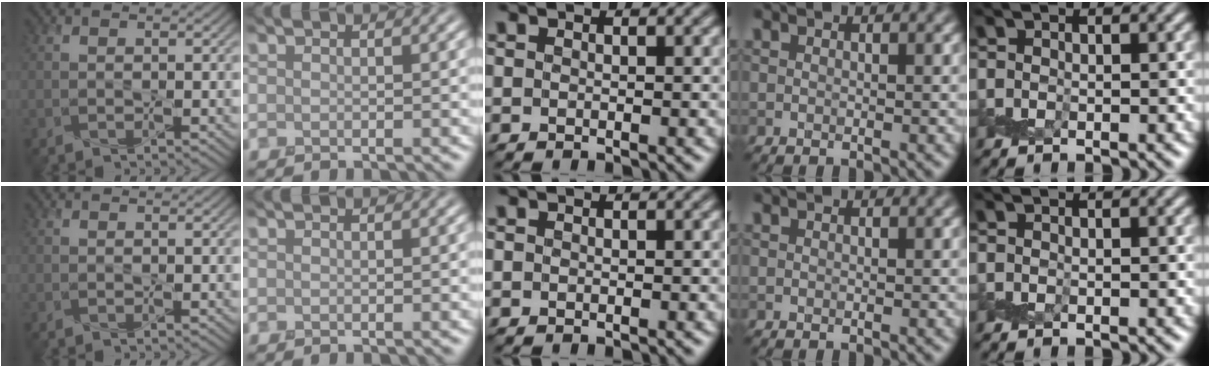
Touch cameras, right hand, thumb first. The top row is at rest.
{}